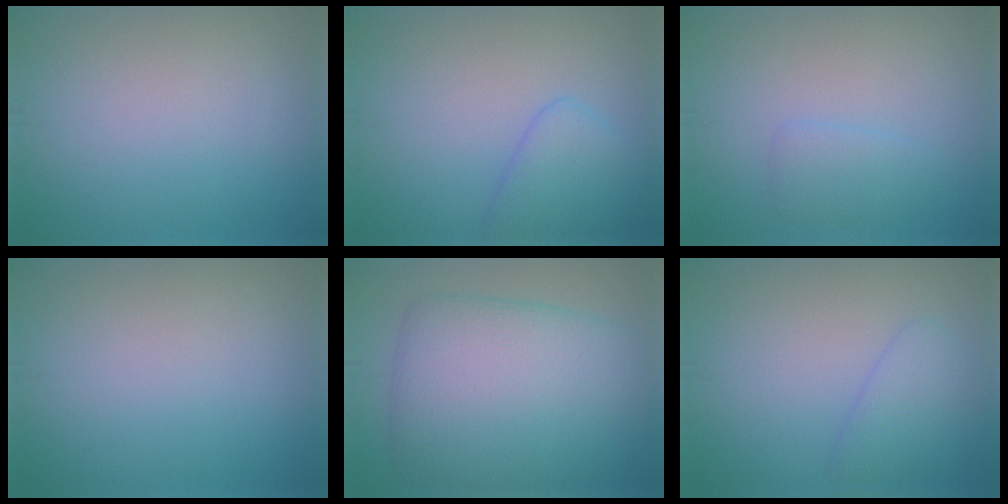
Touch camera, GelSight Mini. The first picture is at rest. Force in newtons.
{"total": 3.1, "press": 3.1, "slide": 0.1}
{"total": 1.8, "press": 1.8, "slide": 0.0}
{"total": 0.0}
{"total": 10.4, "press": 10.4, "slide": 0.2}
{"total": 2.4, "press": 2.4, "slide": 0.1}